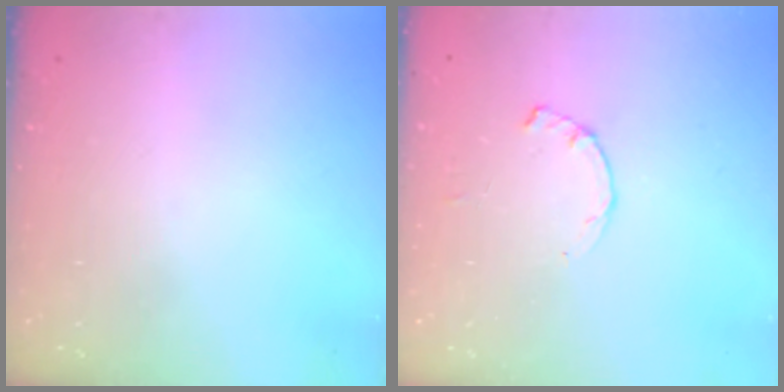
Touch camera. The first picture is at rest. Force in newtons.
{"total": 1.2, "press": 1.2, "slide": 0.3}